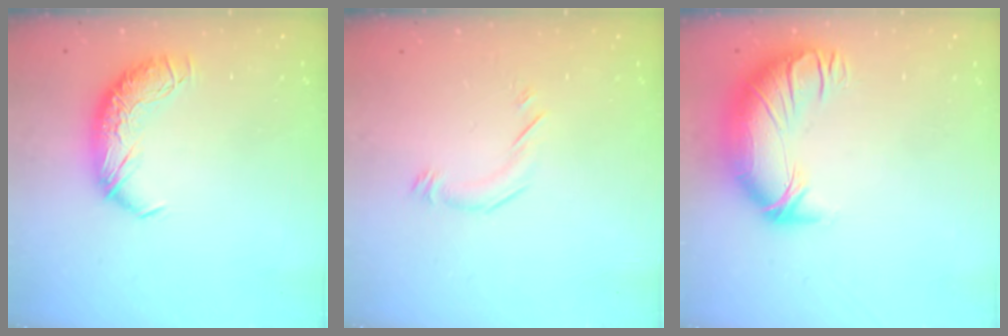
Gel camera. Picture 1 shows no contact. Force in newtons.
{"total": 6.4, "press": 6.3, "slide": 0.5}
{"total": 3.8, "press": 2.1, "slide": 3.2}